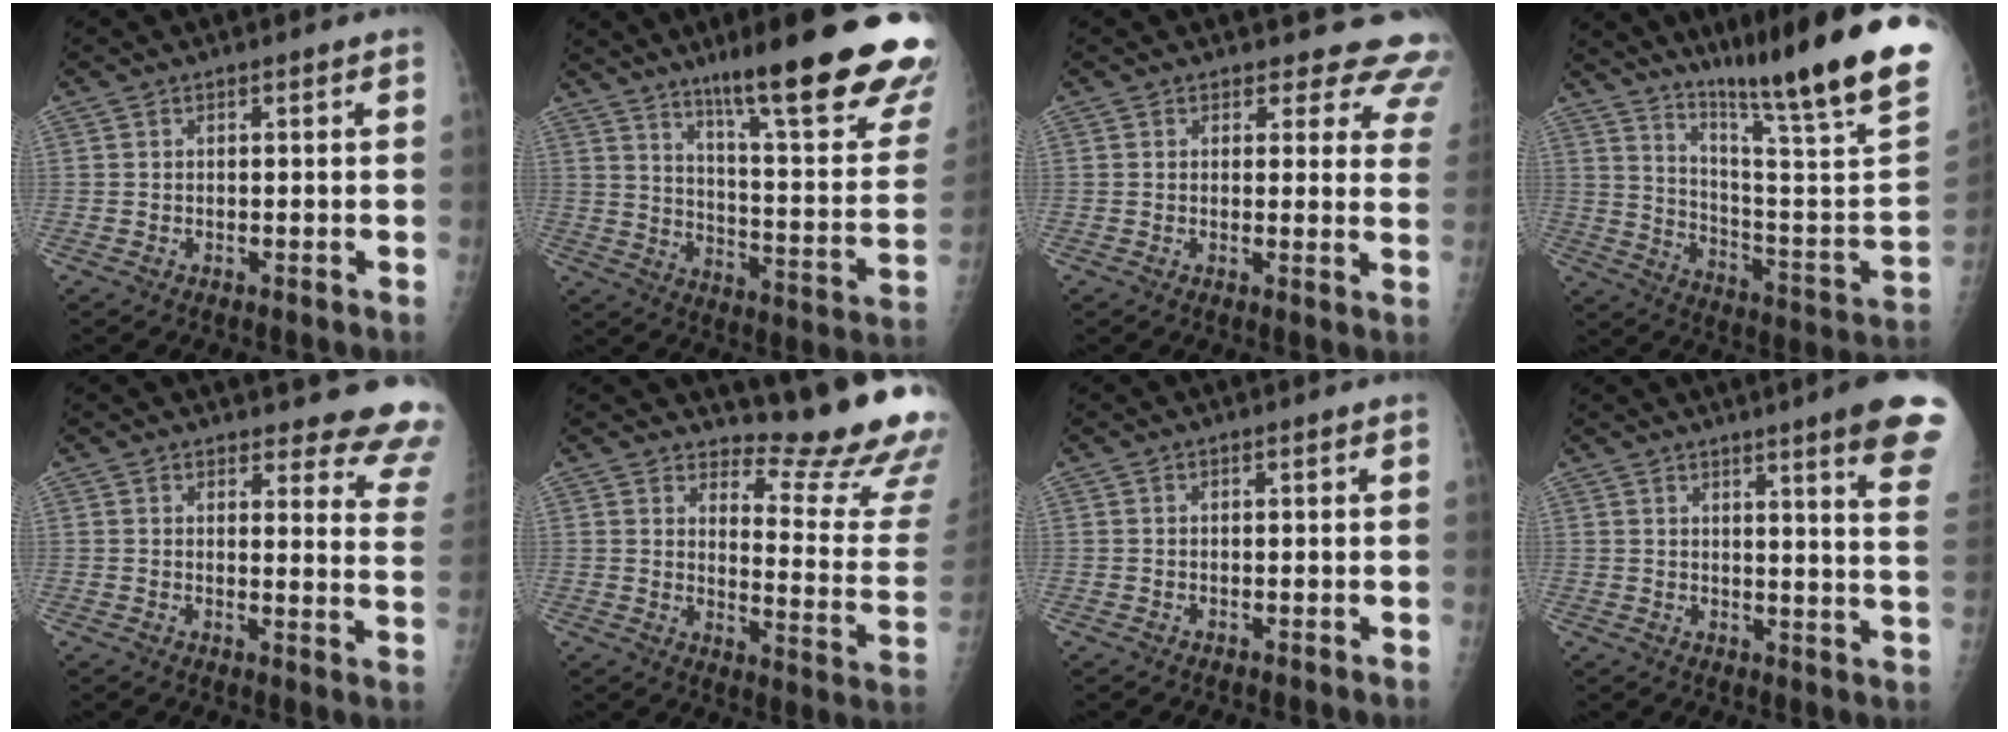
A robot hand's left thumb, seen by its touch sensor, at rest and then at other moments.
{"total": 28.5, "force": [18.8, 4.1, 21.0], "torque": [-0.241, -0.089, 0.271]}
{"total": 10.7, "force": [9.7, 4.3, 1.4], "torque": [0.042, -0.061, 0.074]}
{"total": 27.9, "force": [20.5, 0.1, 18.9], "torque": [-0.278, -0.142, 0.305]}
{"total": 14.9, "force": [14.3, 3.2, 2.9], "torque": [0.020, -0.132, 0.128]}
{"total": 16.6, "force": [15.2, 2.3, 6.5], "torque": [-0.053, -0.183, 0.178]}
{"total": 0.0}
{"total": 14.1, "force": [9.6, 0.4, 10.2], "torque": [-0.109, -0.054, 0.101]}